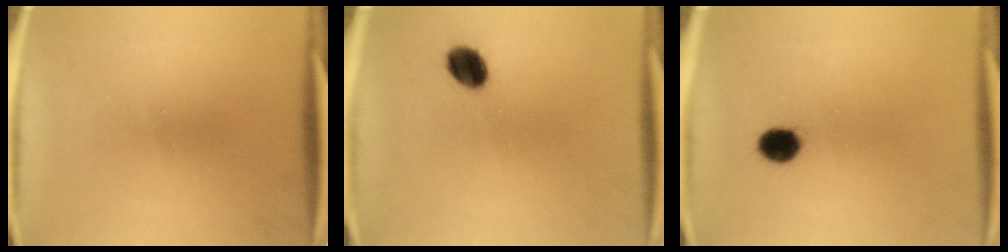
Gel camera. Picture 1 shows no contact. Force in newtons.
{"total": 6.5}
{"total": 4.6}